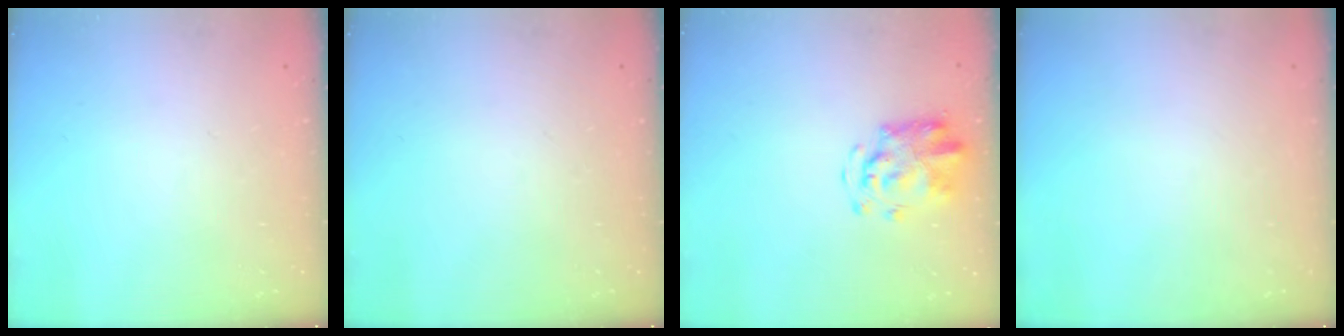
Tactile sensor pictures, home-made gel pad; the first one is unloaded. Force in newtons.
{"total": 0.0}
{"total": 3.8, "press": 3.7, "slide": 0.9}
{"total": 0.0}